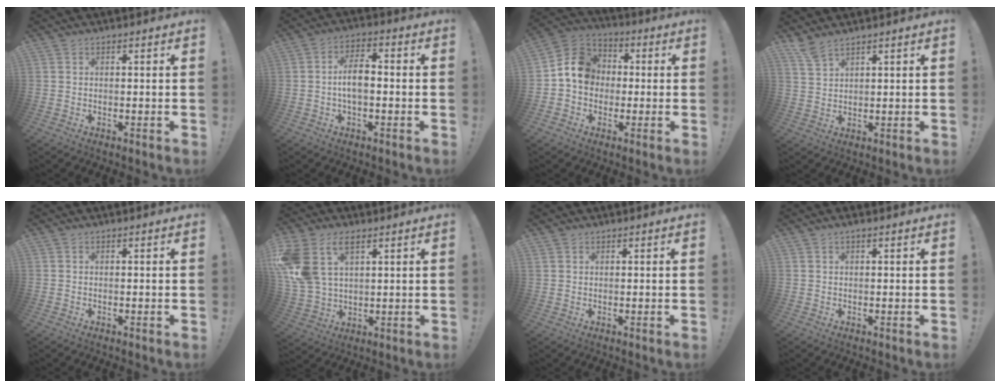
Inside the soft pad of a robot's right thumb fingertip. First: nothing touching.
{"total": 7.8, "force": [-0.8, 3.6, 6.9], "torque": [-0.125, 0.006, -0.017]}
{"total": 11.2, "force": [0.3, 9.8, 5.4], "torque": [-0.071, 0.022, 0.015]}
{"total": 4.5, "force": [3.8, 0.9, 2.3], "torque": [-0.050, -0.020, 0.070]}
{"total": 0.0}
{"total": 13.7, "force": [6.4, 8.4, 8.8], "torque": [-0.189, -0.024, 0.123]}
{"total": 1.2, "force": [0.9, 0.7, 0.2], "torque": [0.001, -0.001, 0.017]}
{"total": 0.8, "force": [0.5, 0.0, 0.7], "torque": [-0.018, 0.003, 0.009]}